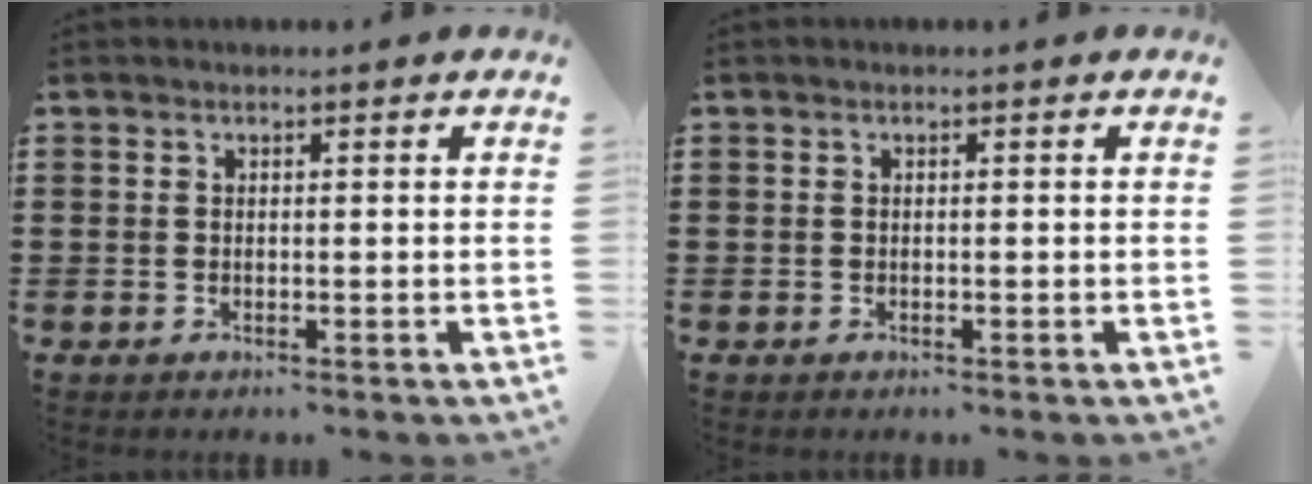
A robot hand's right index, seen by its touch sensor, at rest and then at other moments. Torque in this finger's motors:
{"motor_torque": [0.22, 0.21, 0.00, 0.00]}